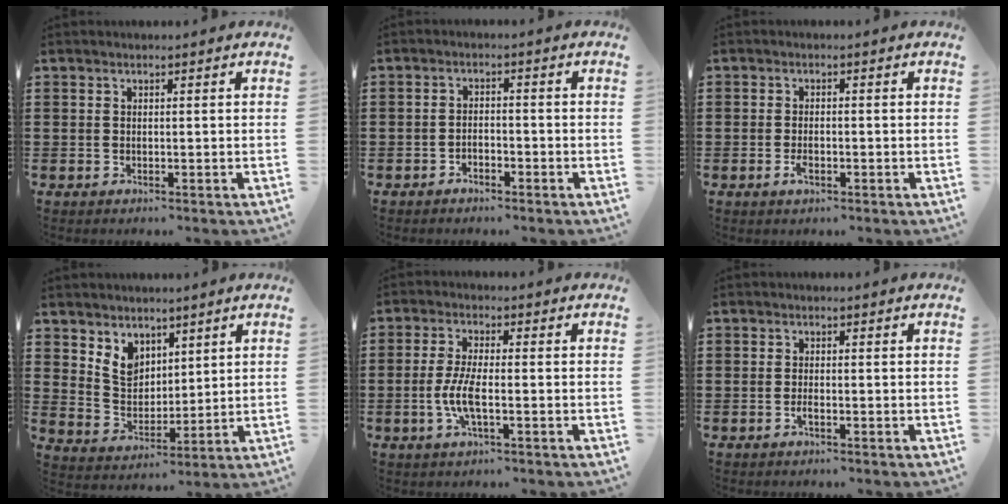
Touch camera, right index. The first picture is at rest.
{"total": 1.7, "force": [-1.6, 0.6, 0.3], "torque": [-0.012, 0.000, -0.033]}
{"total": 2.0, "force": [-0.8, 0.8, 1.6], "torque": [-0.037, -0.004, -0.016]}
{"total": 5.7, "force": [3.9, 4.0, 1.3], "torque": [-0.049, 0.000, 0.074]}
{"total": 5.4, "force": [-1.5, 1.4, 5.0], "torque": [-0.113, -0.006, -0.034]}
{"total": 1.0, "force": [-0.6, 0.2, 0.8], "torque": [-0.024, -0.009, -0.011]}